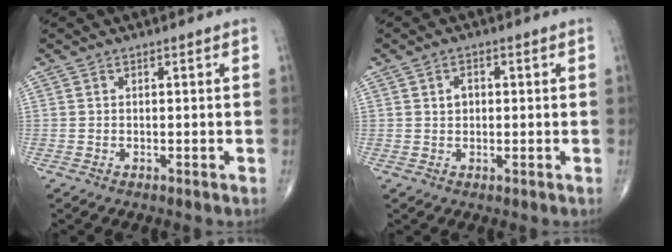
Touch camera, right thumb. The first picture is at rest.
{"total": 2.4, "force": [0.4, 1.8, 1.5], "torque": [-0.019, 0.005, 0.007]}